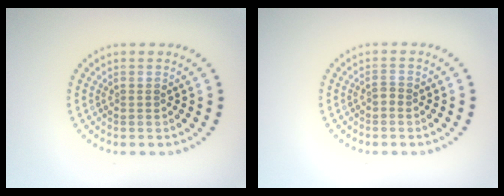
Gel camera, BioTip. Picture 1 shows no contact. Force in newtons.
{"total": 0.9, "press": 0.5, "slide": 0.7}